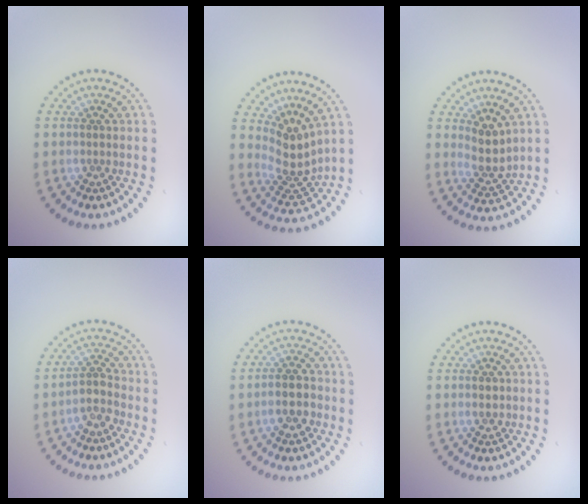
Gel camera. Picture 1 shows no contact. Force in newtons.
{"total": 3.8, "press": 2.7, "slide": 2.7}
{"total": 2.7, "press": 2.3, "slide": 1.5}
{"total": 2.3, "press": 2.0, "slide": 1.2}
{"total": 3.1, "press": 3.0, "slide": 0.8}
{"total": 1.9, "press": 1.9, "slide": 0.2}